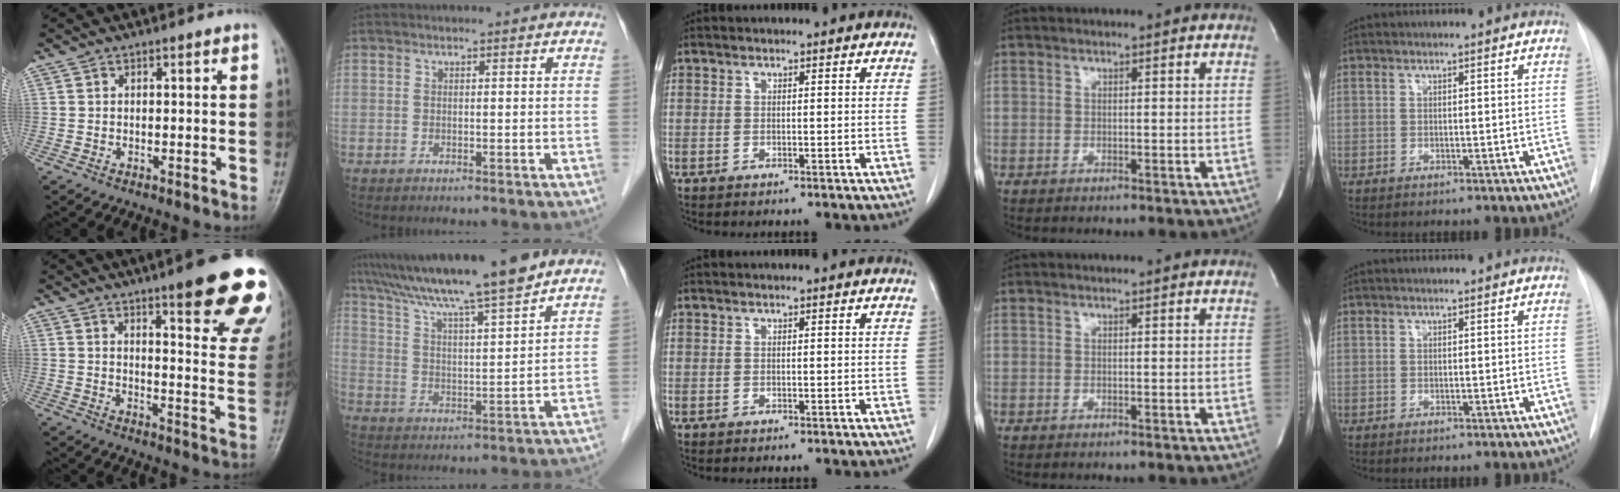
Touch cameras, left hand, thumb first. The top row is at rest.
{"thumb": {"total": 20.7, "force": [13.1, 3.9, 15.6], "torque": [-0.169, -0.057, 0.161]}, "index": {"total": 15.3, "force": [12.8, -0.6, 8.4], "torque": [-0.144, 0.012, 0.211]}}